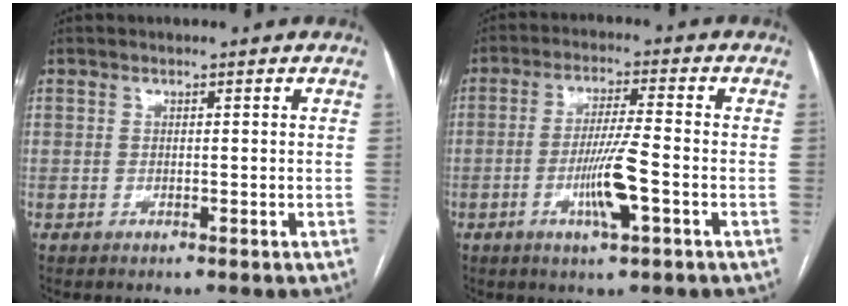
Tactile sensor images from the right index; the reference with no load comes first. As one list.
[{"total": 7.6, "force": [-2.5, 0.0, 7.2], "torque": [-0.136, -0.007, -0.047]}]